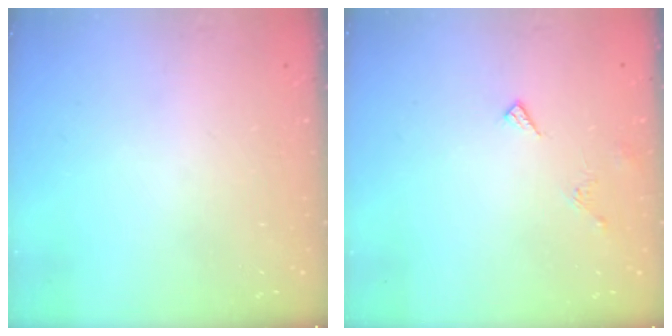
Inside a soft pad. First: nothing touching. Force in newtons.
{"total": 6.9, "press": 6.8, "slide": 1.0}